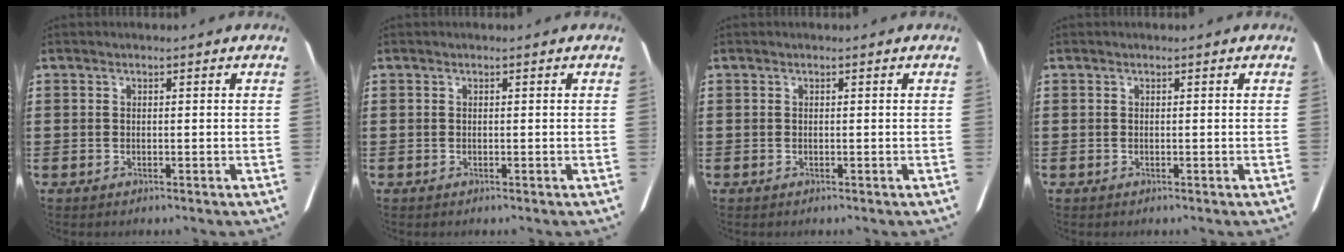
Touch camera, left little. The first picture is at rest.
{"total": 0.0}
{"total": 0.0}
{"total": 0.0}